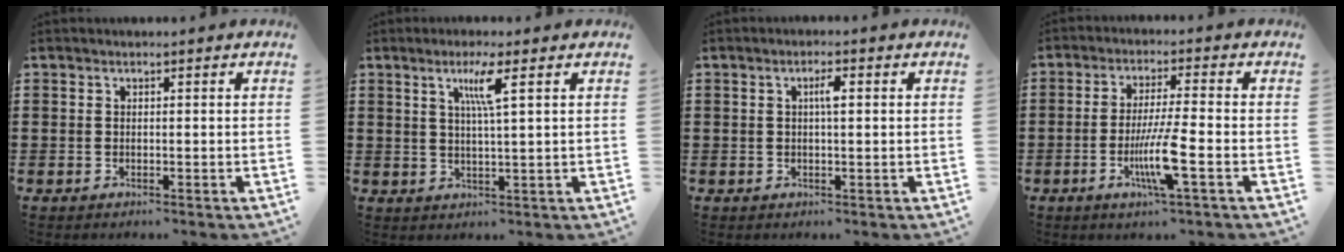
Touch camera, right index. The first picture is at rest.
{"total": 4.7, "force": [2.1, -0.1, 4.3], "torque": [-0.089, -0.001, 0.030]}
{"total": 2.2, "force": [0.4, 0.5, 2.1], "torque": [-0.042, 0.004, 0.004]}
{"total": 8.0, "force": [-2.6, 0.3, 7.5], "torque": [-0.151, -0.021, -0.051]}